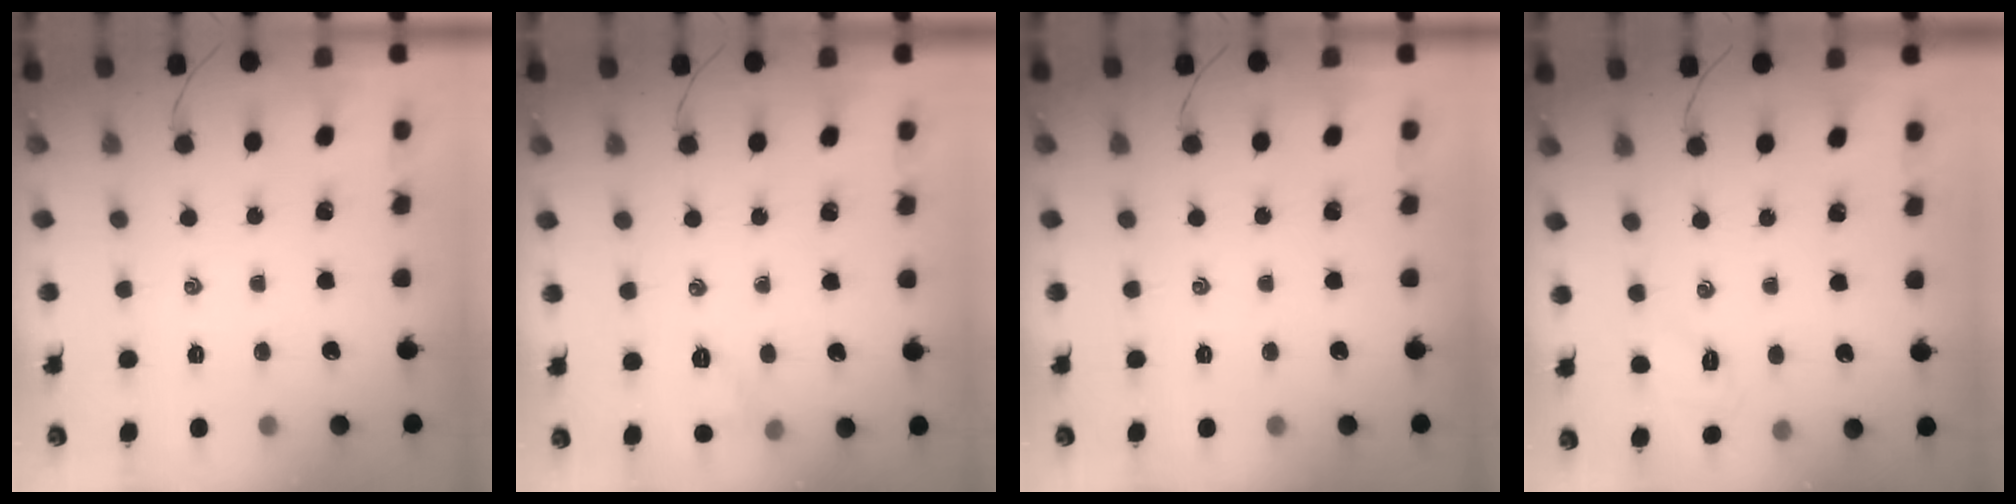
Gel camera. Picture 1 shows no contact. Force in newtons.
{"total": 6.3, "press": 6.2, "slide": 1.3}
{"total": 0.0}
{"total": 3.6, "press": 3.5, "slide": 1.0}